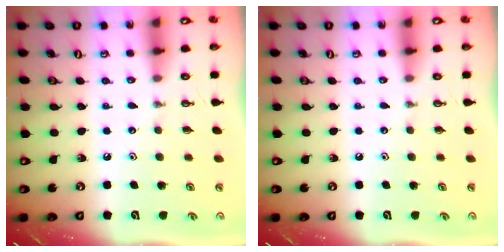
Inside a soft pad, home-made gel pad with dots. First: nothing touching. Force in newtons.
{"total": 0.0}